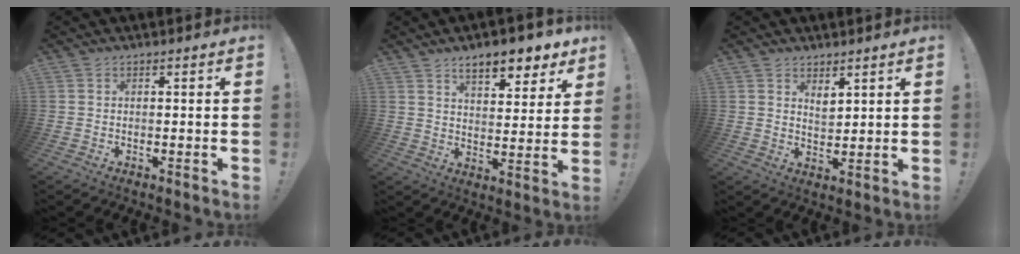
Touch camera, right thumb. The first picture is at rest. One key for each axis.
{"total": 10.5, "fx": 7.4, "fy": 3.7, "fz": 6.4, "tx": -0.085, "ty": -0.046, "tz": 0.126}
{"total": 4.5, "fx": 3.1, "fy": 2.8, "fz": 1.9, "tx": -0.026, "ty": -0.021, "tz": 0.055}